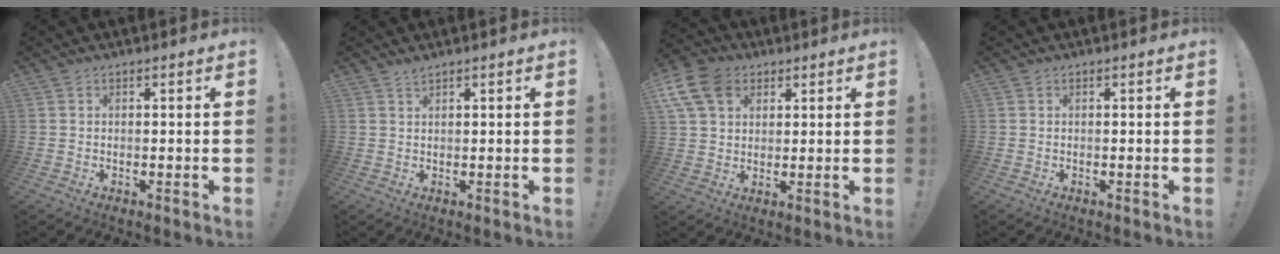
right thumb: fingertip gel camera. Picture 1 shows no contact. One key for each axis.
{"total": 1.4, "fx": 1.2, "fy": 0.0, "fz": 0.5, "tx": -0.005, "ty": -0.005, "tz": 0.022}
{"total": 12.5, "fx": 5.6, "fy": 8.9, "fz": 6.7, "tx": -0.138, "ty": -0.020, "tz": 0.109}
{"total": 0.0}